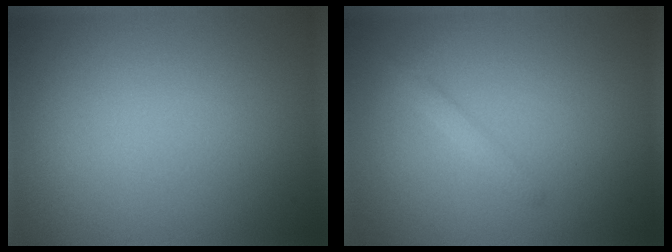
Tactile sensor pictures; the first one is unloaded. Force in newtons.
{"total": 1.3, "press": 1.3, "slide": 0.1}